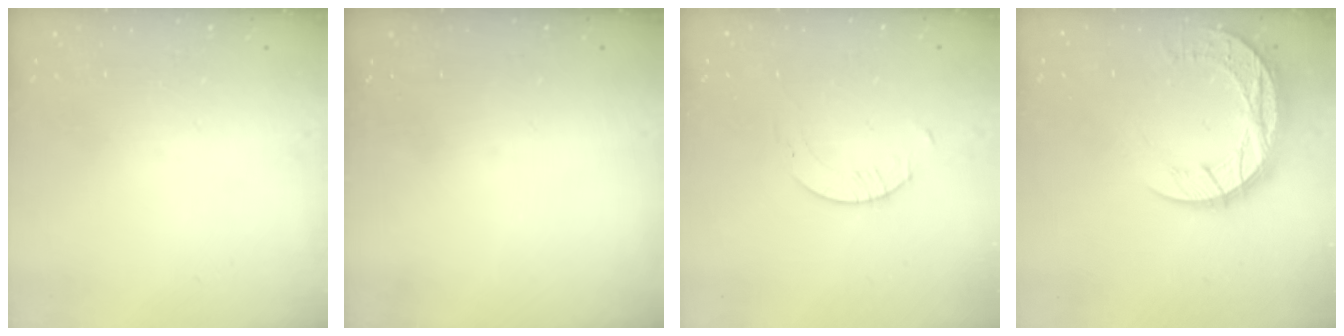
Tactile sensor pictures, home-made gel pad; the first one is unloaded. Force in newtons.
{"total": 0.0}
{"total": 1.6, "press": 1.6, "slide": 0.2}
{"total": 13.1, "press": 13.1, "slide": 0.9}